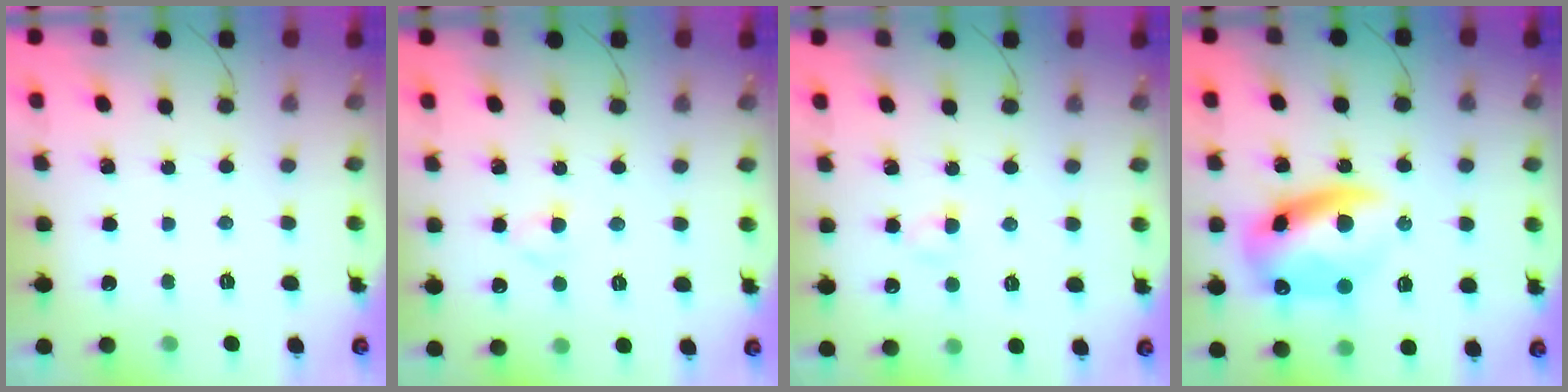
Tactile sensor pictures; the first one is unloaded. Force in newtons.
{"total": 1.6, "press": 1.4, "slide": 0.8}
{"total": 1.3, "press": 1.1, "slide": 0.7}
{"total": 13.7, "press": 13.4, "slide": 2.9}